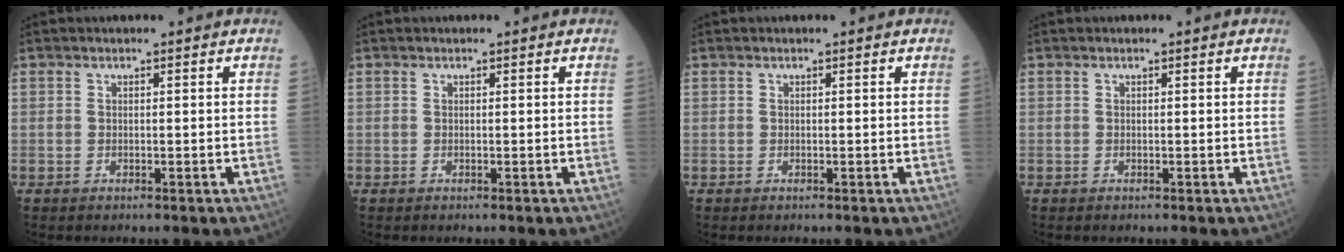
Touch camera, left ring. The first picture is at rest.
{"total": 0.0}
{"total": 0.0}
{"total": 0.0}